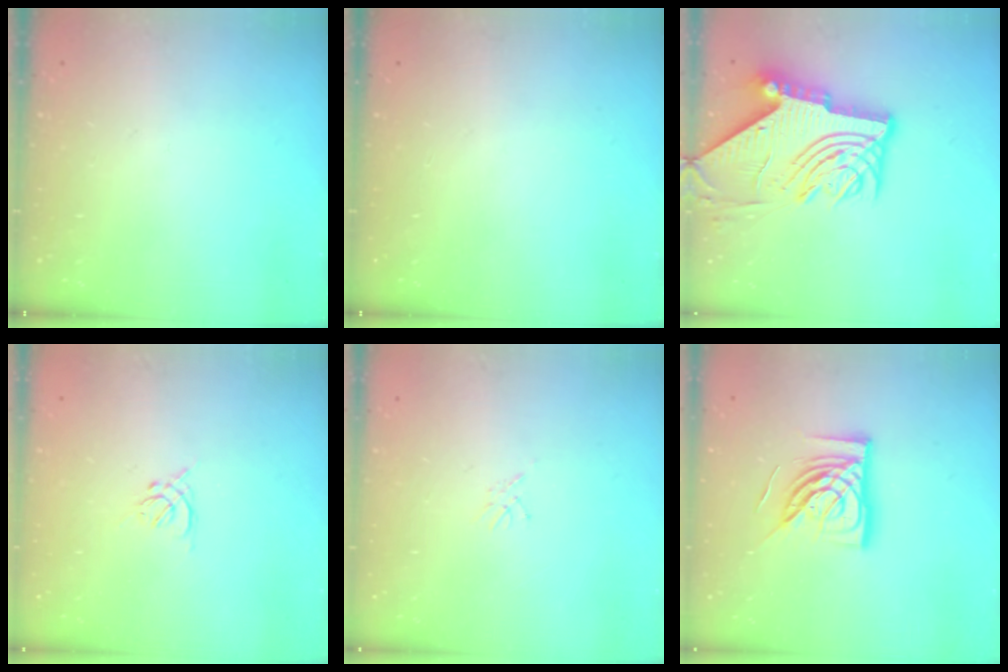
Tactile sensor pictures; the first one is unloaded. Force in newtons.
{"total": 0.0}
{"total": 14.9, "press": 14.8, "slide": 1.9}
{"total": 1.3, "press": 1.2, "slide": 0.5}
{"total": 2.3, "press": 2.2, "slide": 0.3}
{"total": 15.0, "press": 15.0, "slide": 1.4}